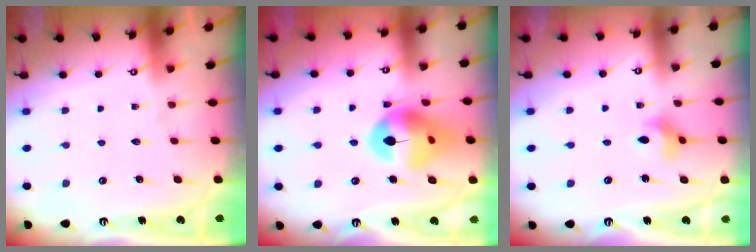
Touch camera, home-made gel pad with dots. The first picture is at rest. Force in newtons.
{"total": 15.2, "press": 15.1, "slide": 1.8}
{"total": 3.9, "press": 3.9, "slide": 0.6}